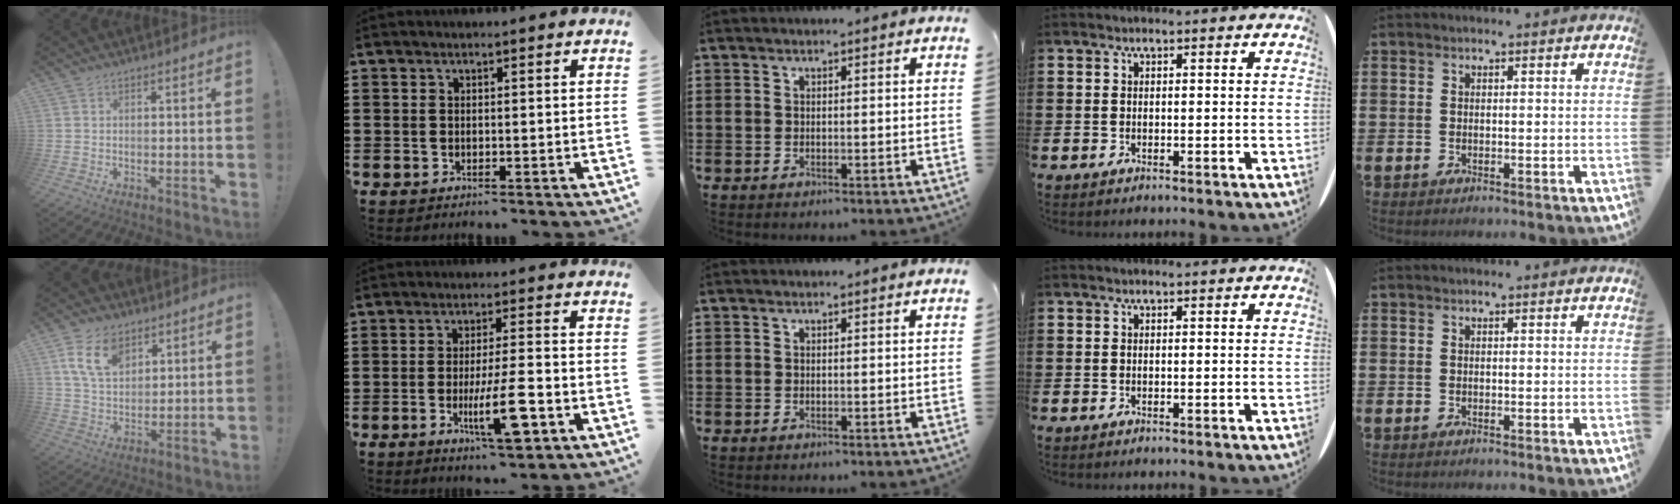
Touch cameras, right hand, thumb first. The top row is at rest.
{"thumb": {"total": 11.6, "force": [6.4, 7.3, 6.5], "torque": [-0.113, -0.020, 0.124]}, "index": {"total": 9.6, "force": [-3.4, 1.7, 8.8], "torque": [-0.165, -0.013, -0.059]}}